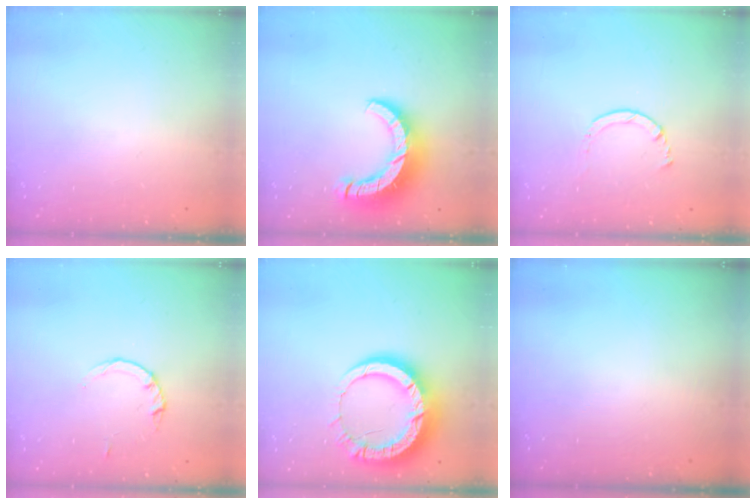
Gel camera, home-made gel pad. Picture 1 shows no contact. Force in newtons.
{"total": 12.2, "press": 12.1, "slide": 1.3}
{"total": 2.0, "press": 1.9, "slide": 0.3}
{"total": 2.8, "press": 2.8, "slide": 0.4}
{"total": 16.1, "press": 16.1, "slide": 1.6}
{"total": 0.0}